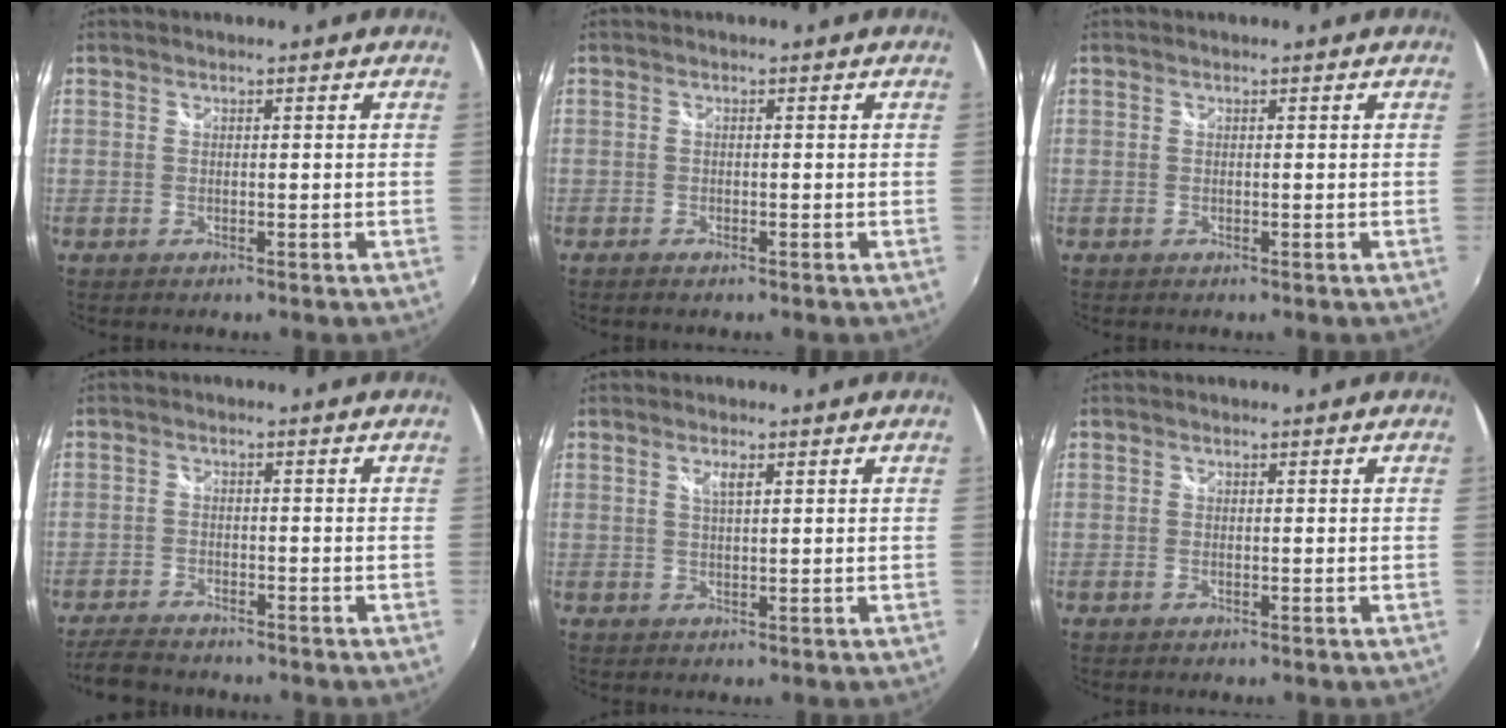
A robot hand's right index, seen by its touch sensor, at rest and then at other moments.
{"total": 1.0, "force": [-0.8, 0.3, 0.5], "torque": [-0.011, -0.004, -0.015]}
{"total": 0.0}
{"total": 9.0, "force": [-8.1, 2.3, 3.2], "torque": [-0.094, -0.007, -0.139]}
{"total": 2.0, "force": [0.9, 0.5, 1.7], "torque": [-0.029, 0.001, 0.015]}
{"total": 0.0}